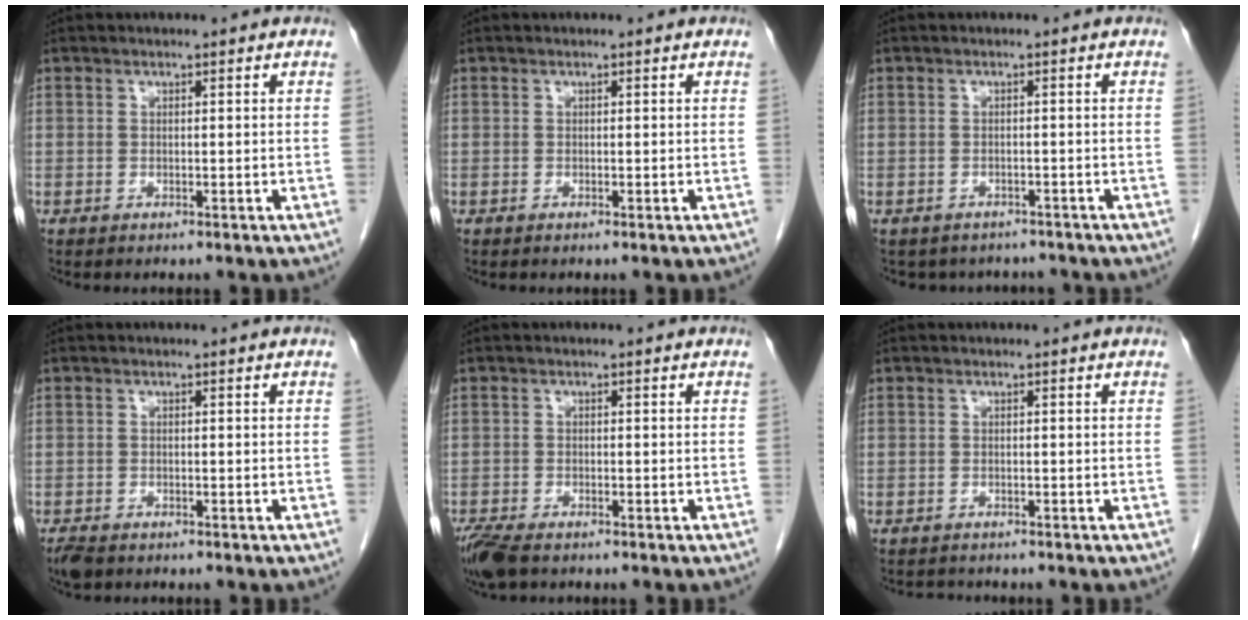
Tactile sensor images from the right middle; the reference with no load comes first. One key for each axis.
{"total": 0.0}
{"total": 5.7, "fx": -5.0, "fy": 2.7, "fz": 0.3, "tx": 0.002, "ty": 0.010, "tz": -0.056}
{"total": 2.5, "fx": -1.9, "fy": 1.1, "fz": 1.2, "tx": -0.028, "ty": -0.005, "tz": -0.031}
{"total": 5.0, "fx": -3.8, "fy": 1.7, "fz": 2.8, "tx": -0.059, "ty": -0.012, "tz": -0.068}
{"total": 1.6, "fx": -1.5, "fy": 0.5, "fz": -0.1, "tx": -0.001, "ty": -0.004, "tz": -0.023}